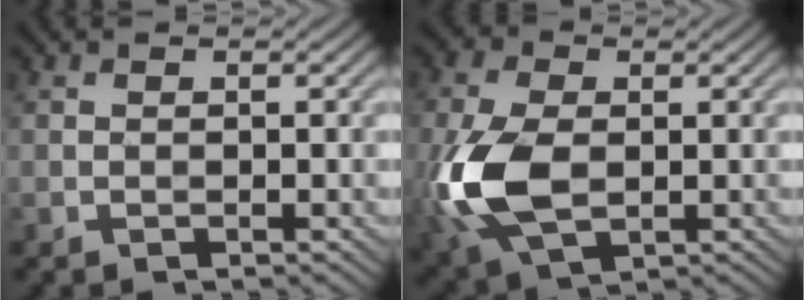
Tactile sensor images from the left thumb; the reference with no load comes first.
{"total": 11.0, "force": [-1.5, 6.7, 8.7], "torque": [-0.237, -0.010, -0.031]}